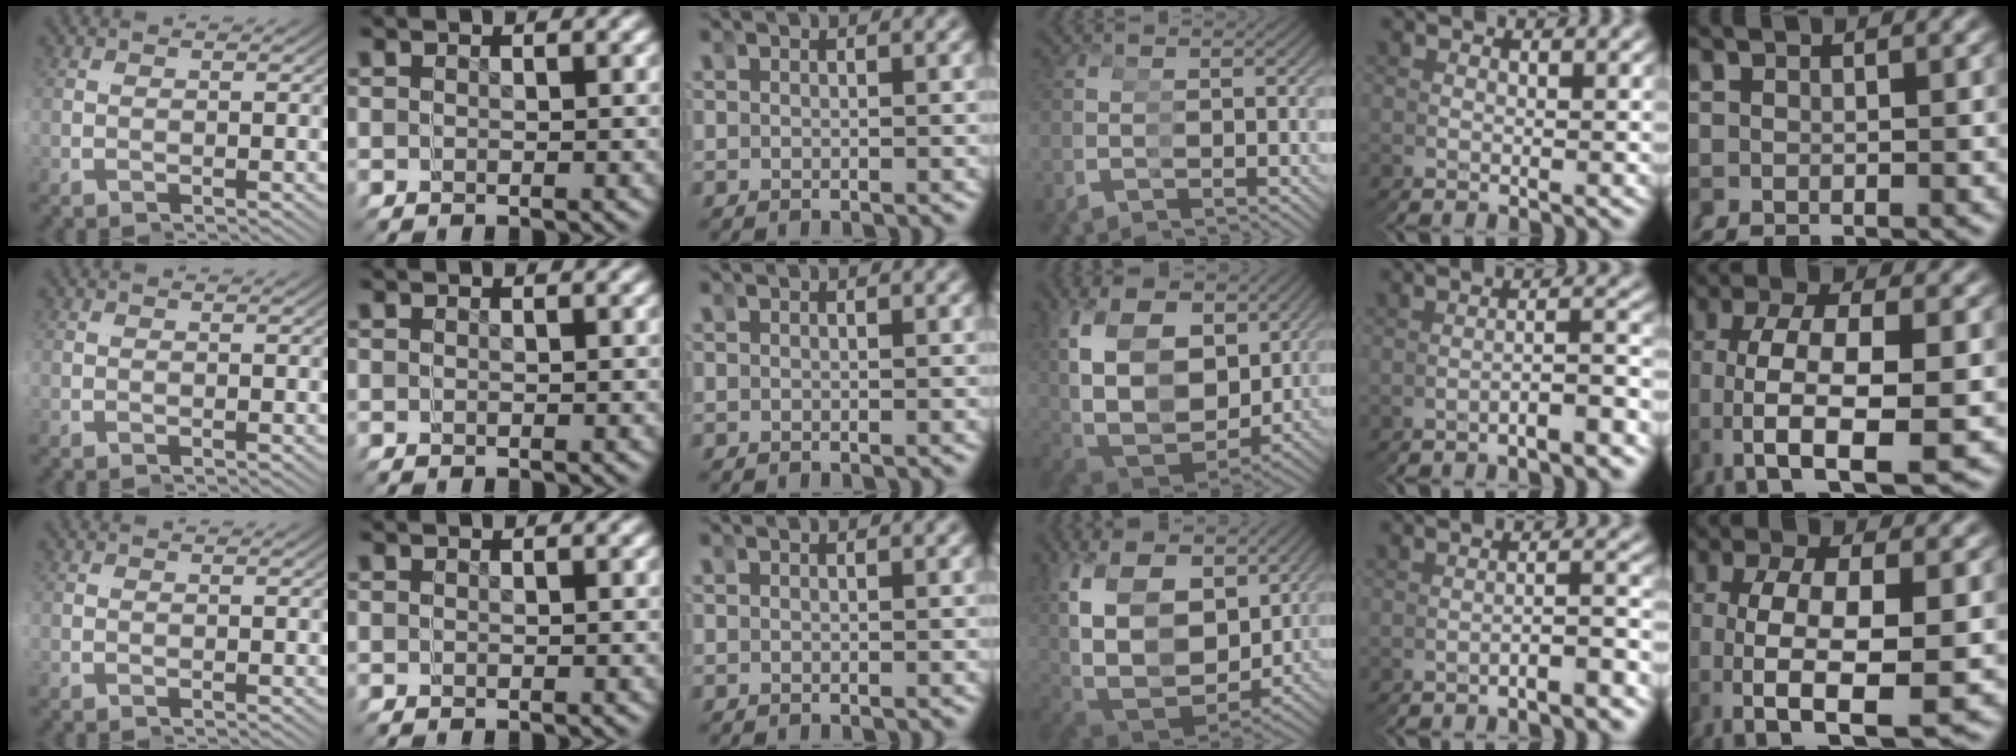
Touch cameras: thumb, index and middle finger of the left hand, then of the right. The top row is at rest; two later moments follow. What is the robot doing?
{"motion": "grasp_and_lifting", "object": "bandage"}